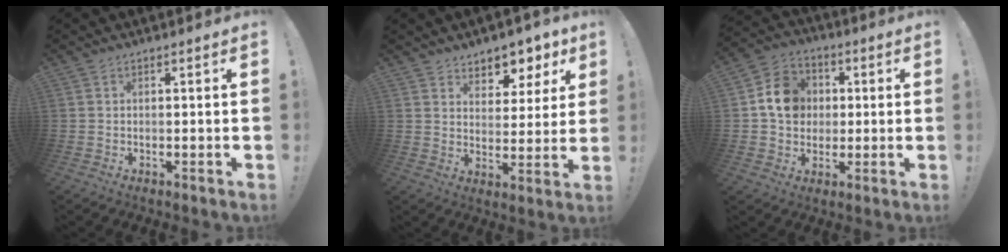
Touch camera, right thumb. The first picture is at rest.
{"total": 7.0, "force": [5.3, 4.4, 1.1], "torque": [0.004, -0.057, 0.099]}
{"total": 11.4, "force": [1.6, 10.2, 4.8], "torque": [-0.055, 0.009, 0.036]}